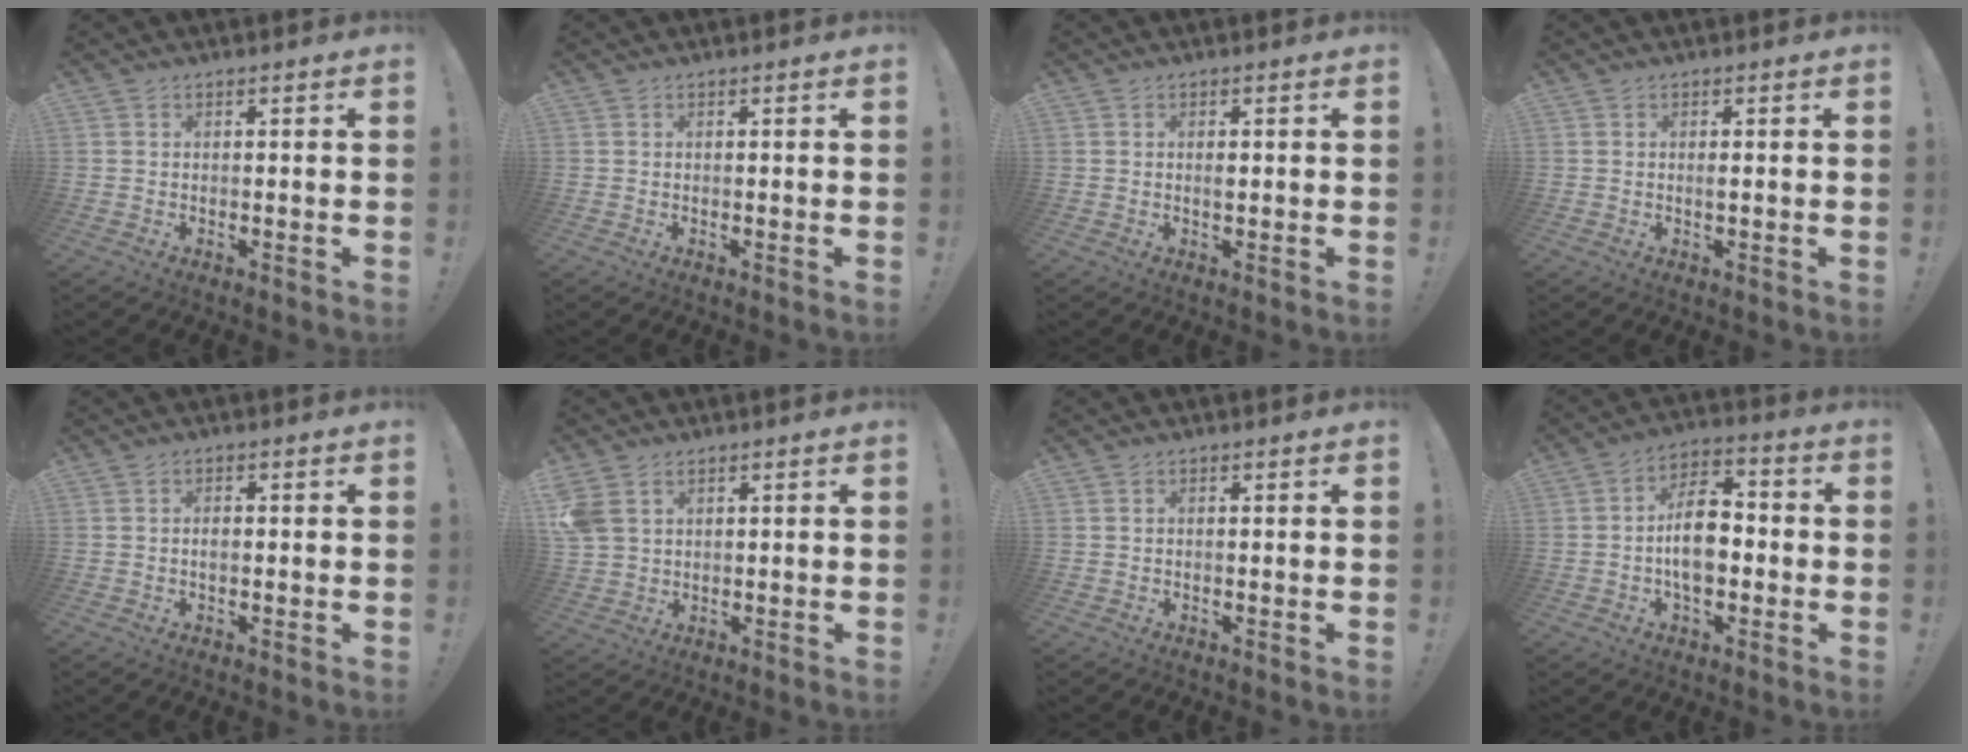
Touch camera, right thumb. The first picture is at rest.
{"total": 0.0}
{"total": 1.1, "force": [0.0, 0.4, 1.1], "torque": [-0.014, -0.002, -0.003]}
{"total": 0.9, "force": [-0.2, 0.1, 0.8], "torque": [-0.009, -0.004, -0.006]}
{"total": 1.4, "force": [-0.4, 0.8, 1.1], "torque": [-0.028, 0.006, -0.007]}
{"total": 5.7, "force": [2.5, 4.0, 3.2], "torque": [-0.057, -0.006, 0.053]}
{"total": 0.0}
{"total": 12.6, "force": [-2.0, 7.7, 9.7], "torque": [-0.171, 0.018, -0.037]}